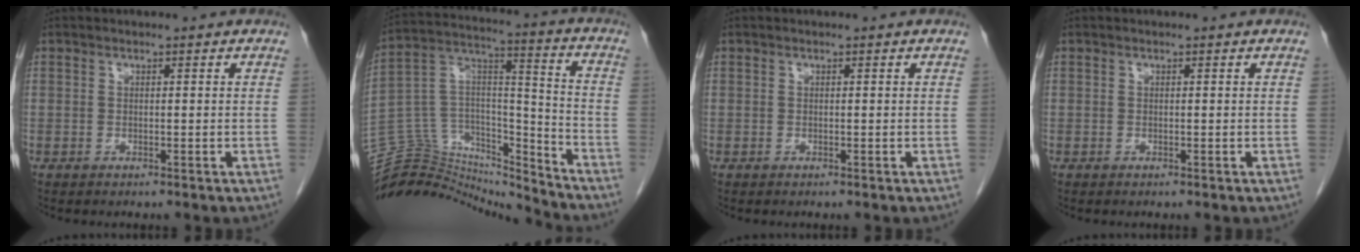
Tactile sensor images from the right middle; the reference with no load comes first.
{"total": 20.5, "force": [-19.9, 4.8, 2.1], "torque": [-0.044, 0.076, -0.321]}
{"total": 0.0}
{"total": 0.0}